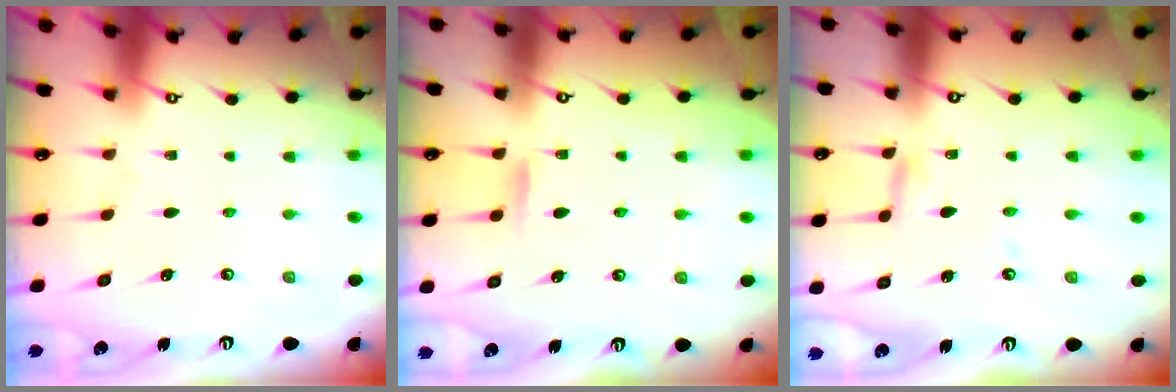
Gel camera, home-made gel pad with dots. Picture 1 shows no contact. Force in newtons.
{"total": 6.2, "press": 6.1, "slide": 0.7}
{"total": 3.4, "press": 3.4, "slide": 0.3}